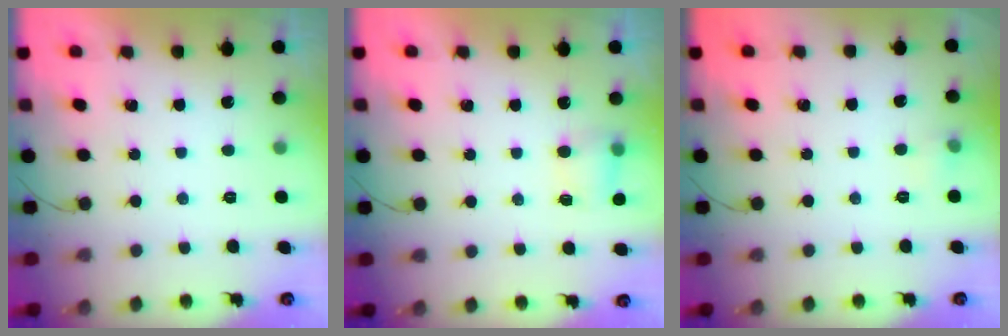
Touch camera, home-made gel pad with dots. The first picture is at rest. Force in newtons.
{"total": 4.5, "press": 4.2, "slide": 1.6}
{"total": 3.9, "press": 3.8, "slide": 1.0}